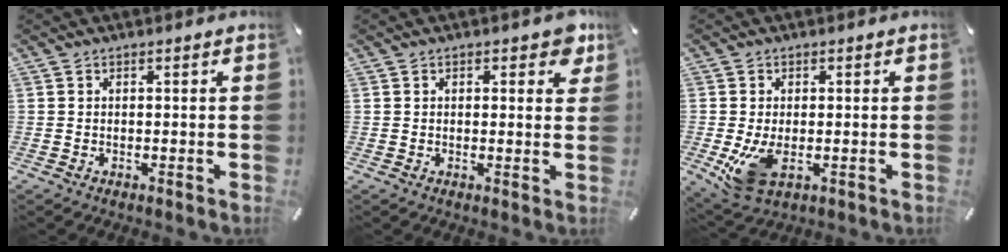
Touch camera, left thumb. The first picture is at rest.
{"total": 3.8, "force": [1.9, 2.0, 2.6], "torque": [-0.026, -0.004, 0.027]}
{"total": 6.8, "force": [-1.0, 3.9, 5.5], "torque": [-0.107, -0.013, -0.016]}